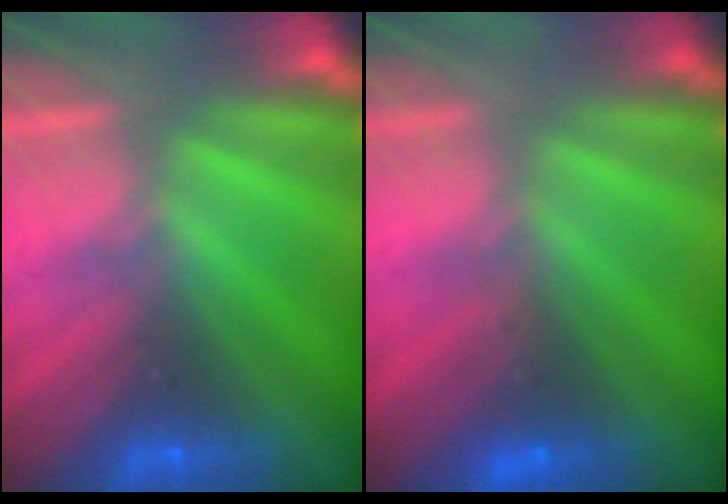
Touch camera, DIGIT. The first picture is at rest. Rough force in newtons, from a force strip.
{"total": 3.0}